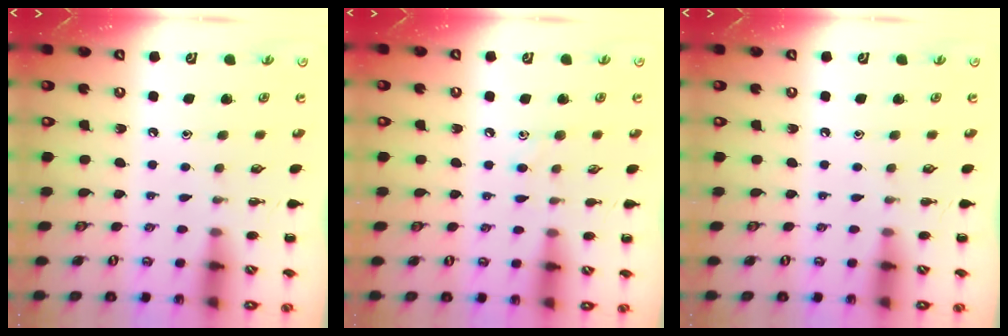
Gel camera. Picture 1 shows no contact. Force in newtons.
{"total": 5.0, "press": 4.8, "slide": 1.3}
{"total": 0.0}